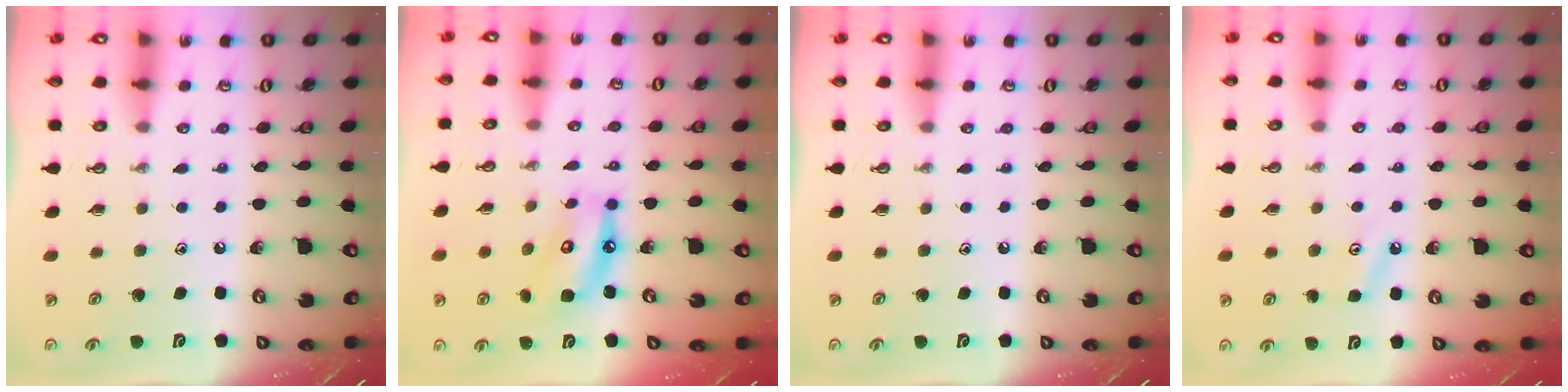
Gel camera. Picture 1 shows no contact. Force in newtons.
{"total": 10.0, "press": 10.0, "slide": 0.7}
{"total": 0.0}
{"total": 3.9, "press": 3.9, "slide": 0.4}